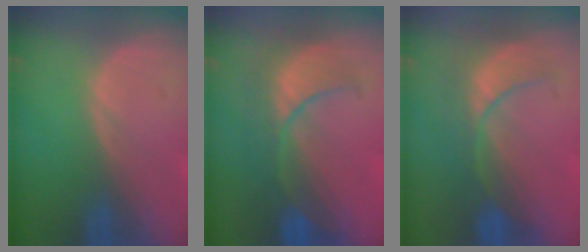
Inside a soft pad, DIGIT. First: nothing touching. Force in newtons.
{"total": 8.4, "press": 8.3, "slide": 0.7}
{"total": 7.8, "press": 7.5, "slide": 1.9}